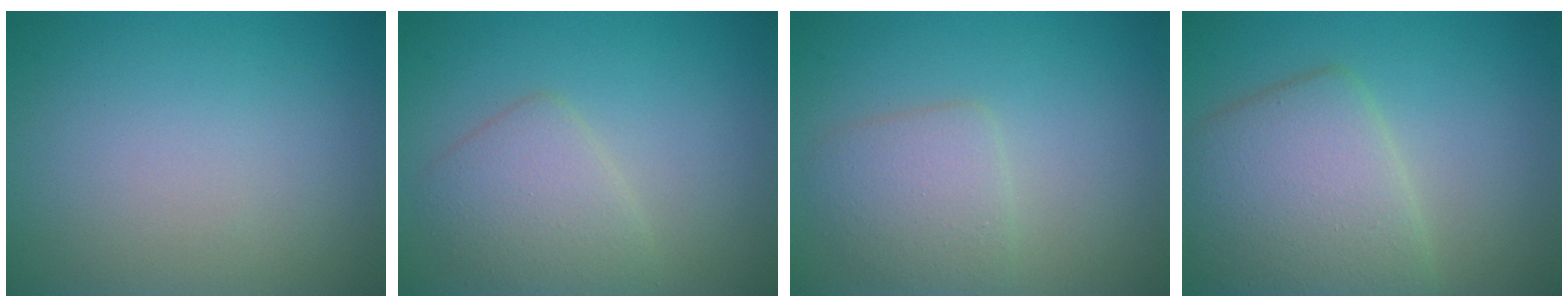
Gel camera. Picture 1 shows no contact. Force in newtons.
{"total": 3.3, "press": 3.3, "slide": 0.2}
{"total": 3.0, "press": 3.0, "slide": 0.1}
{"total": 6.2, "press": 6.2, "slide": 0.1}